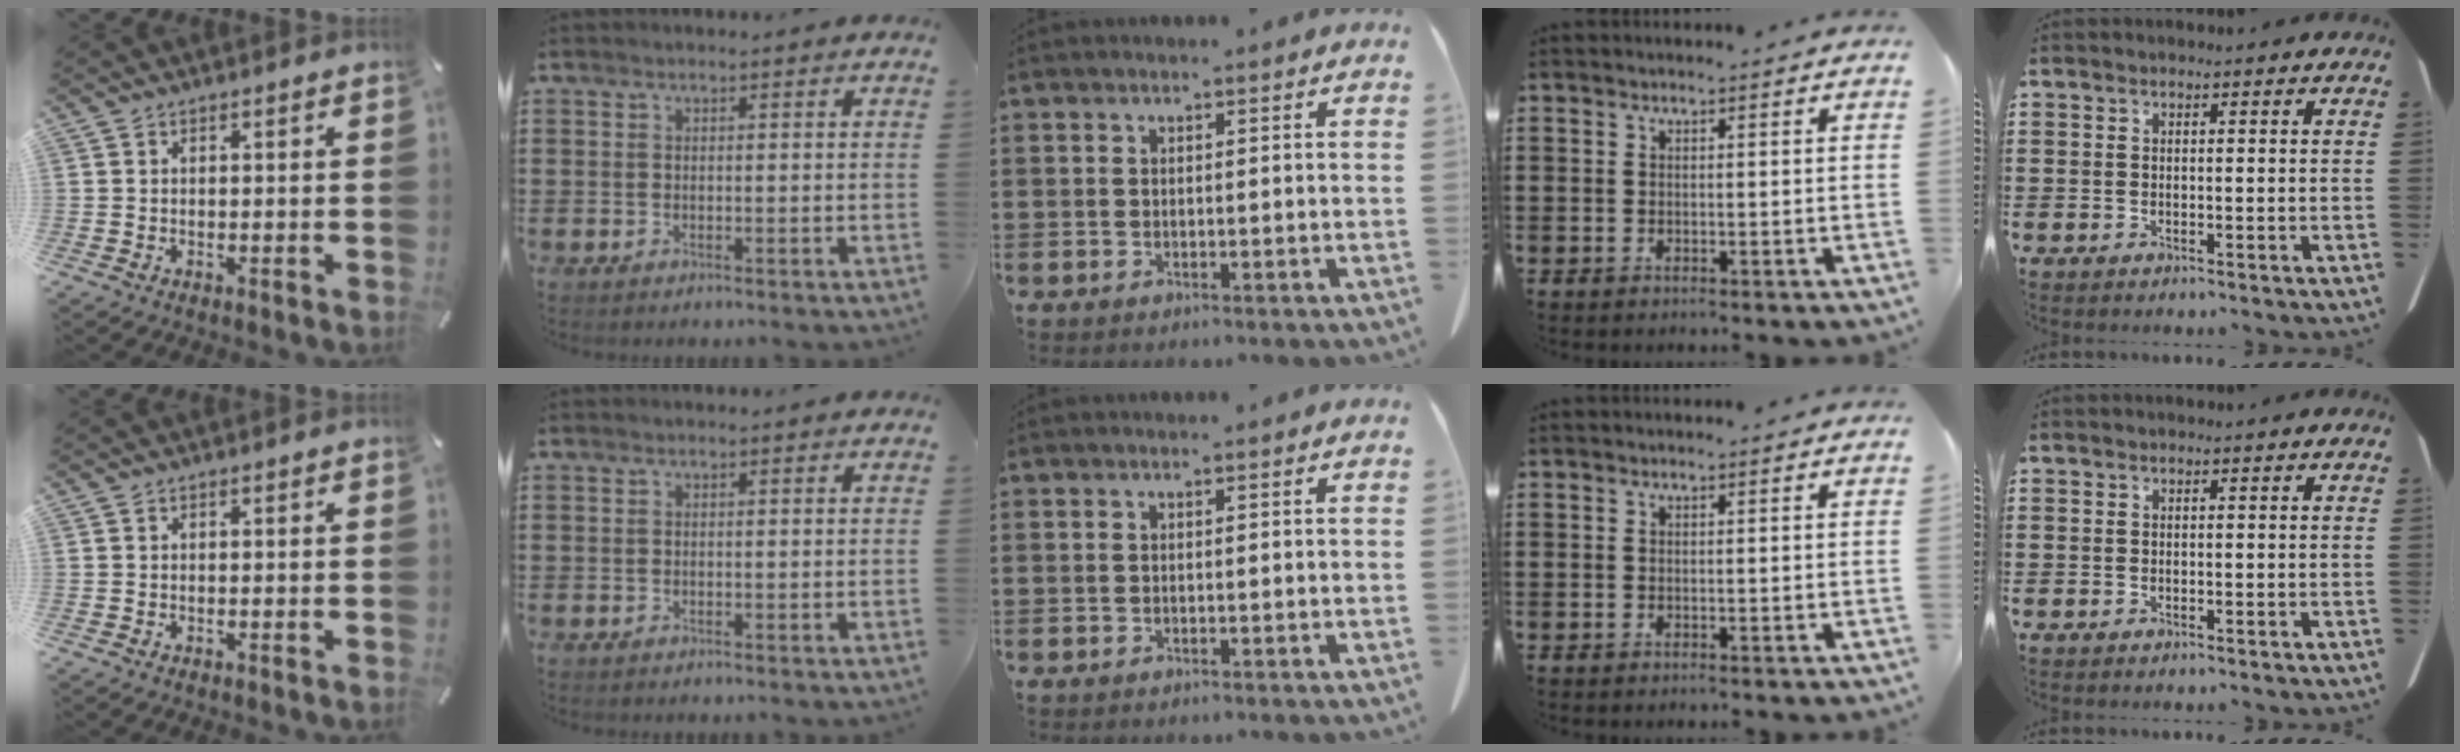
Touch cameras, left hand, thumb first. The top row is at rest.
{}